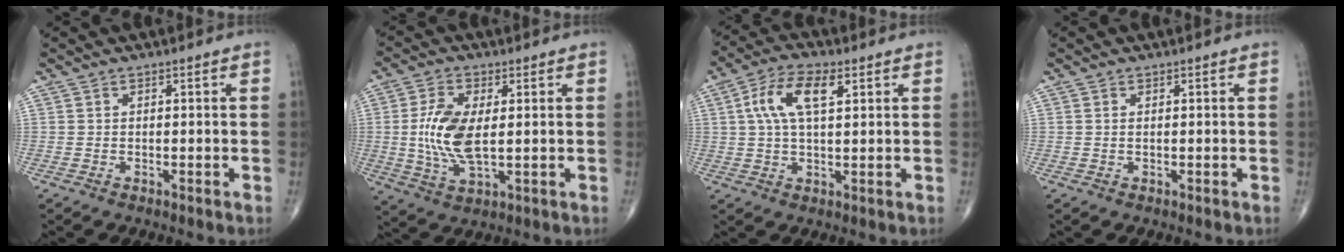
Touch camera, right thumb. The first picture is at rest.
{"total": 10.4, "force": [0.6, 4.8, 9.2], "torque": [-0.196, -0.009, 0.015]}
{"total": 9.4, "force": [2.9, 4.1, 7.9], "torque": [-0.156, 0.013, 0.051]}
{"total": 0.0}